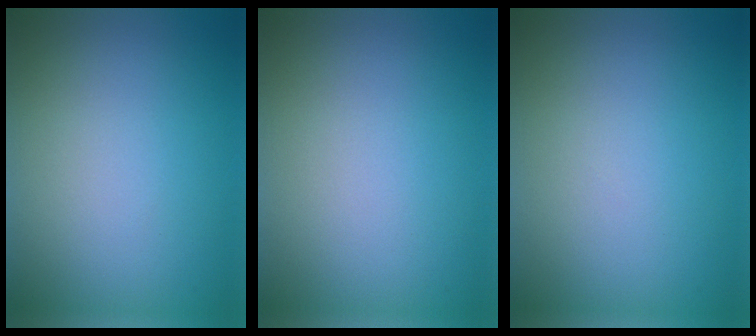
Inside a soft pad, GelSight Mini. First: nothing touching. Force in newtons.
{"total": 0.0}
{"total": 0.0}